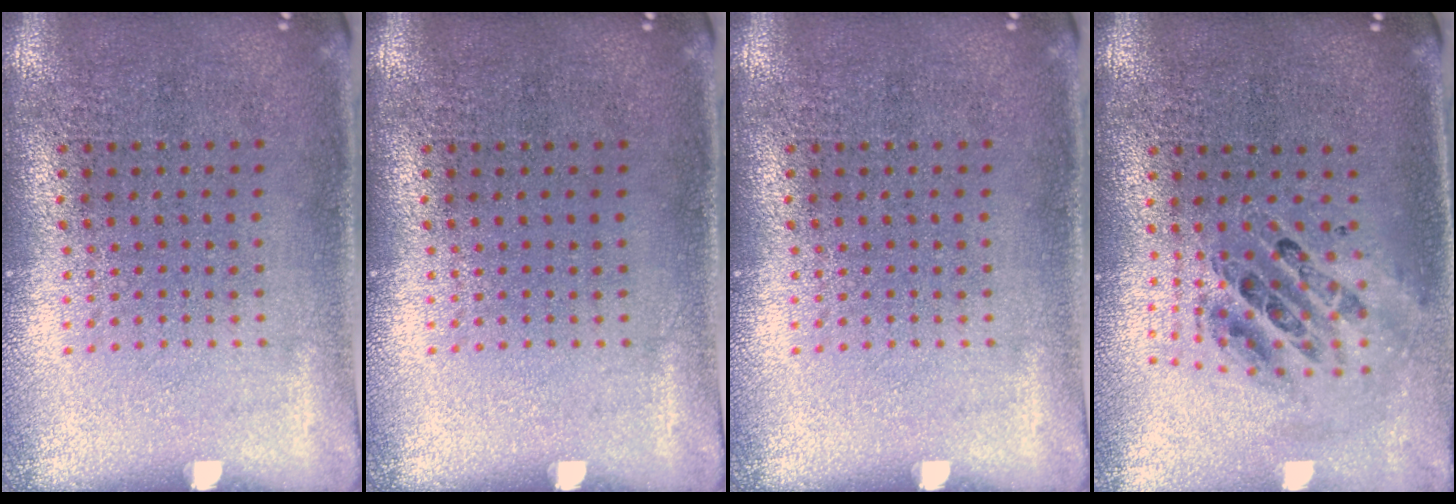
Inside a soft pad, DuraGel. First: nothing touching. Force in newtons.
{"total": 0.0}
{"total": 0.0}
{"total": 0.8, "press": 0.7, "slide": 0.1}